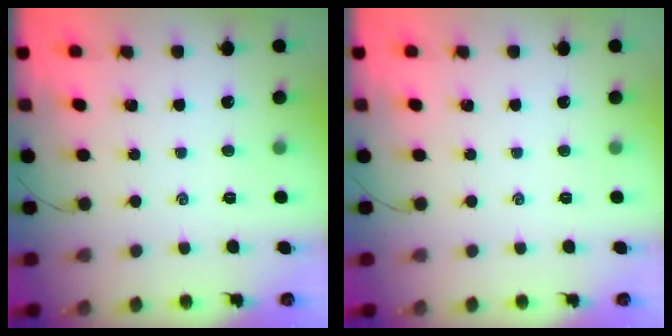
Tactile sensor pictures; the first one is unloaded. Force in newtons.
{"total": 0.0}